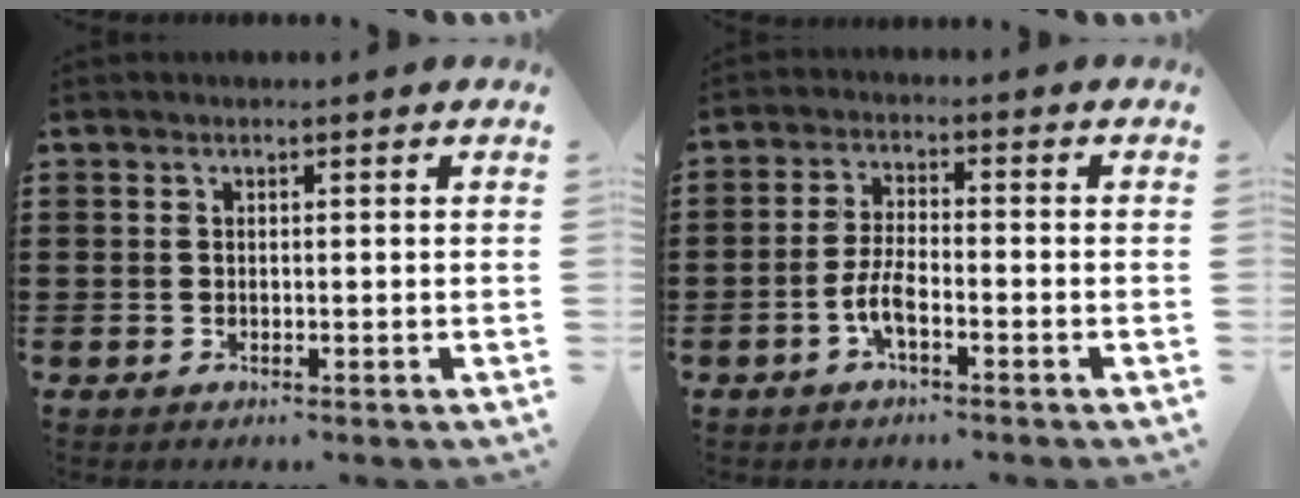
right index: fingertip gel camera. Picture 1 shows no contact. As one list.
[{"total": 4.5, "force": [-2.1, 1.2, 3.9], "torque": [-0.095, -0.006, -0.045]}]